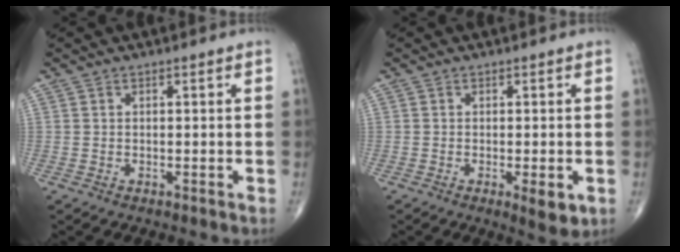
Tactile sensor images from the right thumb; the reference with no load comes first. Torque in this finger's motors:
{"motor_torque": [0.76, 0.82, 0.10, -0.33, 0.09]}